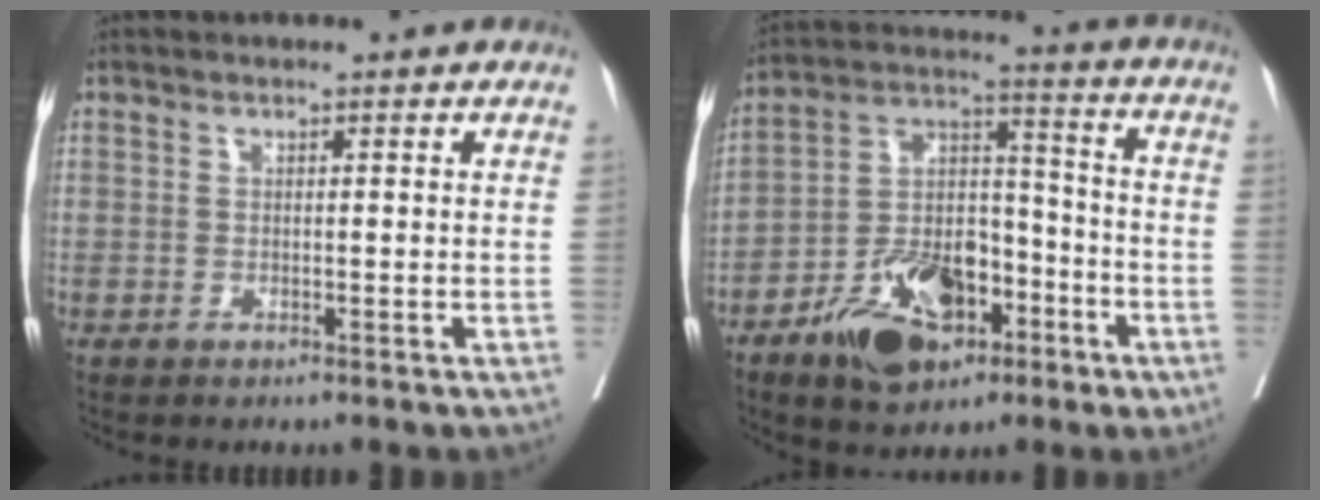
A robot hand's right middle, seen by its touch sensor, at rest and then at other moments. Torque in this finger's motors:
{"motor_torque": [0.29, -0.32, 0.27, 0.06]}